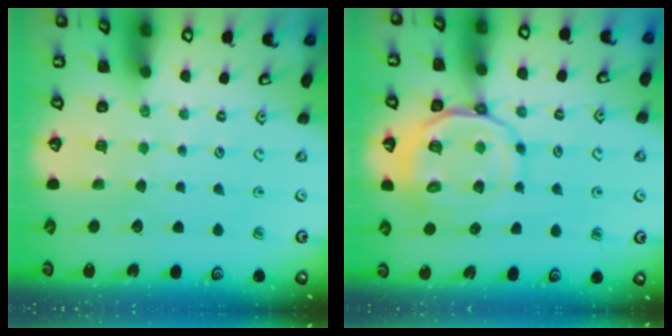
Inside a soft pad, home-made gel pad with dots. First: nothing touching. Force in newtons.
{"total": 13.2, "press": 13.1, "slide": 1.8}